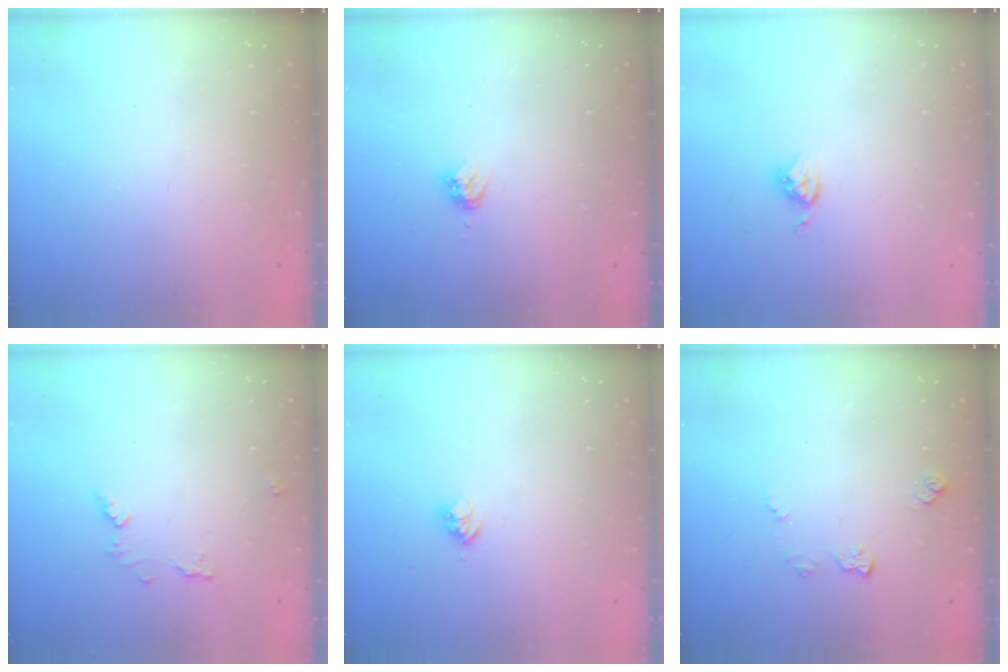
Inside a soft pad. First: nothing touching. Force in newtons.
{"total": 3.5, "press": 3.5, "slide": 0.5}
{"total": 3.8, "press": 3.8, "slide": 0.4}
{"total": 5.4, "press": 5.4, "slide": 0.5}
{"total": 3.0, "press": 3.0, "slide": 0.4}
{"total": 7.9, "press": 7.9, "slide": 0.6}